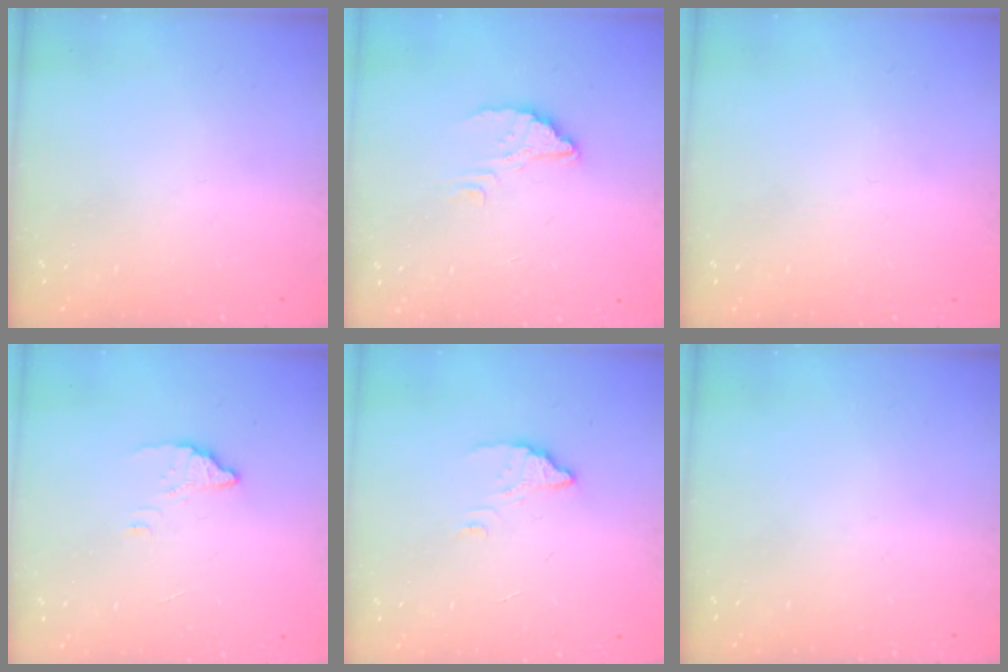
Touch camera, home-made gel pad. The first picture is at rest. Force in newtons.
{"total": 3.0, "press": 3.0, "slide": 0.1}
{"total": 2.3, "press": 2.3, "slide": 0.1}
{"total": 2.3, "press": 2.3, "slide": 0.2}
{"total": 2.8, "press": 2.8, "slide": 0.2}
{"total": 0.0}